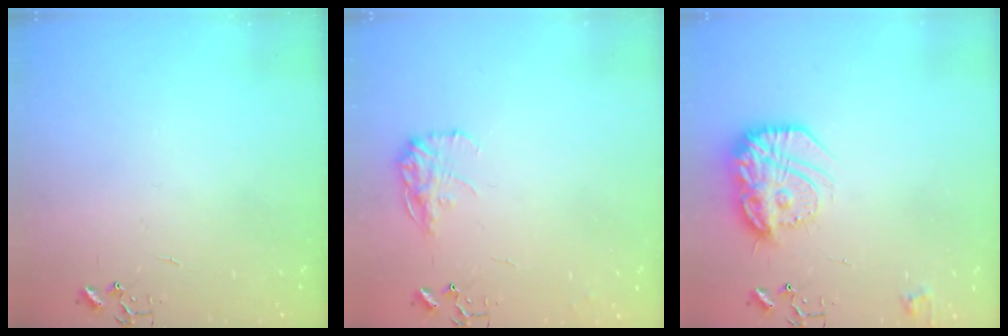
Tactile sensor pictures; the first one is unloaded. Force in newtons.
{"total": 10.9, "press": 10.9, "slide": 0.4}
{"total": 18.0, "press": 18.0, "slide": 1.3}